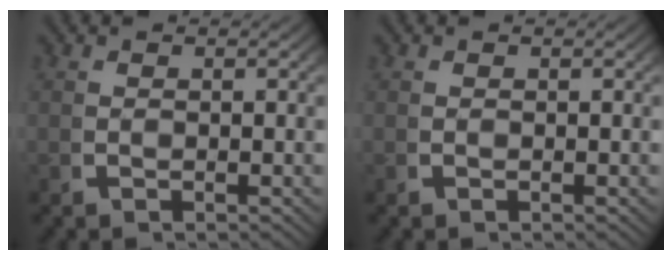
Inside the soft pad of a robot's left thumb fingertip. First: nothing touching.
{"total": 0.0}